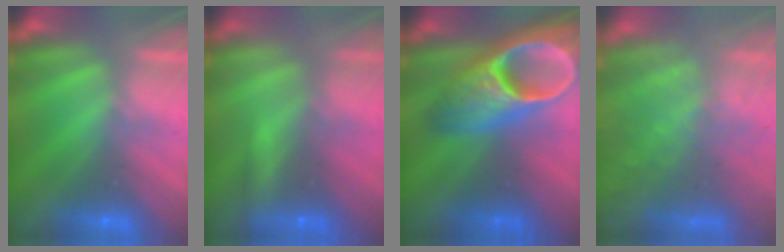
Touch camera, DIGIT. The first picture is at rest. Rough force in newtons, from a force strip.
{"total": 2.1}
{"total": 8.0}
{"total": 9.7}